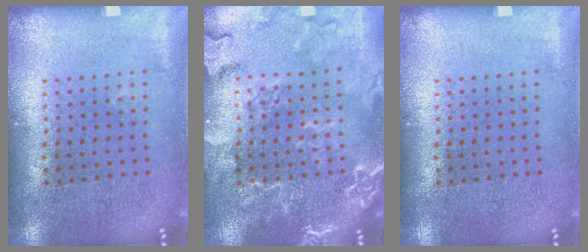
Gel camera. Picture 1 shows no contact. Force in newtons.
{"total": 2.5, "press": 2.4, "slide": 0.7}
{"total": 0.0}